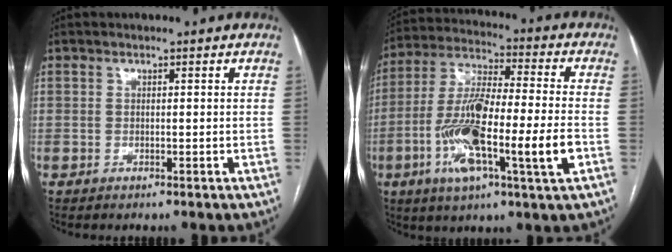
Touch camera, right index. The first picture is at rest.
{"total": 18.0, "force": [-5.1, 1.8, 17.2], "torque": [-0.321, -0.007, -0.090]}